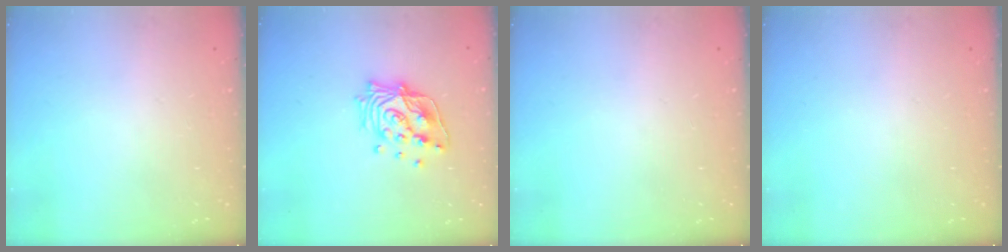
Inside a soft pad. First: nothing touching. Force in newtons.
{"total": 15.0, "press": 14.8, "slide": 1.9}
{"total": 0.0}
{"total": 0.0}